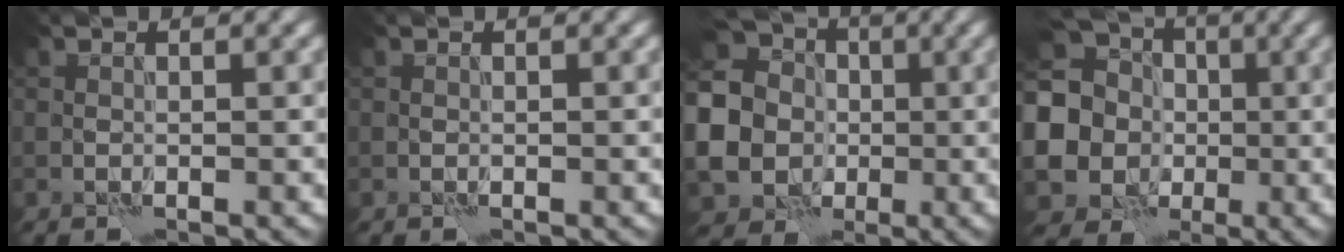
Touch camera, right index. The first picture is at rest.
{"total": 0.0}
{"total": 16.6, "force": [-2.4, 15.5, 5.4], "torque": [-0.171, -0.006, -0.068]}
{"total": 13.5, "force": [-1.0, 12.5, 4.9], "torque": [-0.143, 0.008, -0.047]}